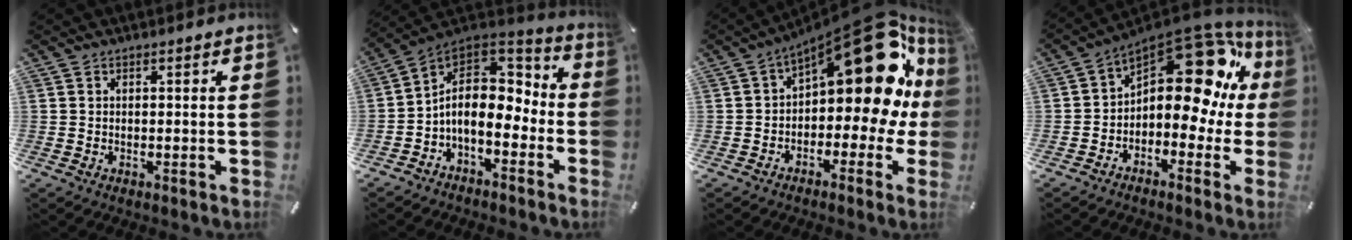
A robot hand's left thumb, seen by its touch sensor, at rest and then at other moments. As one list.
[{"total": 12.8, "force": [-1.7, 9.0, 9.0], "torque": [-0.148, 0.004, -0.029]}, {"total": 23.6, "force": [8.8, 10.6, 19.2], "torque": [-0.249, -0.064, 0.152]}, {"total": 17.2, "force": [6.3, 9.8, 12.6], "torque": [-0.154, -0.057, 0.102]}]